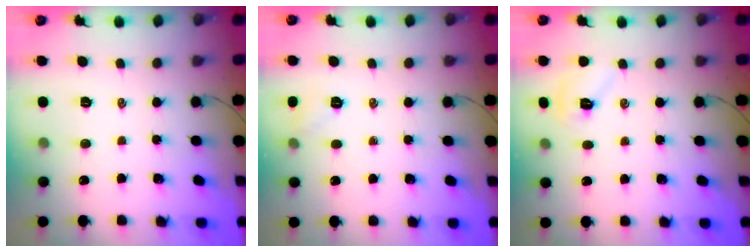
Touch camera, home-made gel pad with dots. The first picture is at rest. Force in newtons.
{"total": 4.8, "press": 4.6, "slide": 1.3}
{"total": 6.3, "press": 6.2, "slide": 1.1}